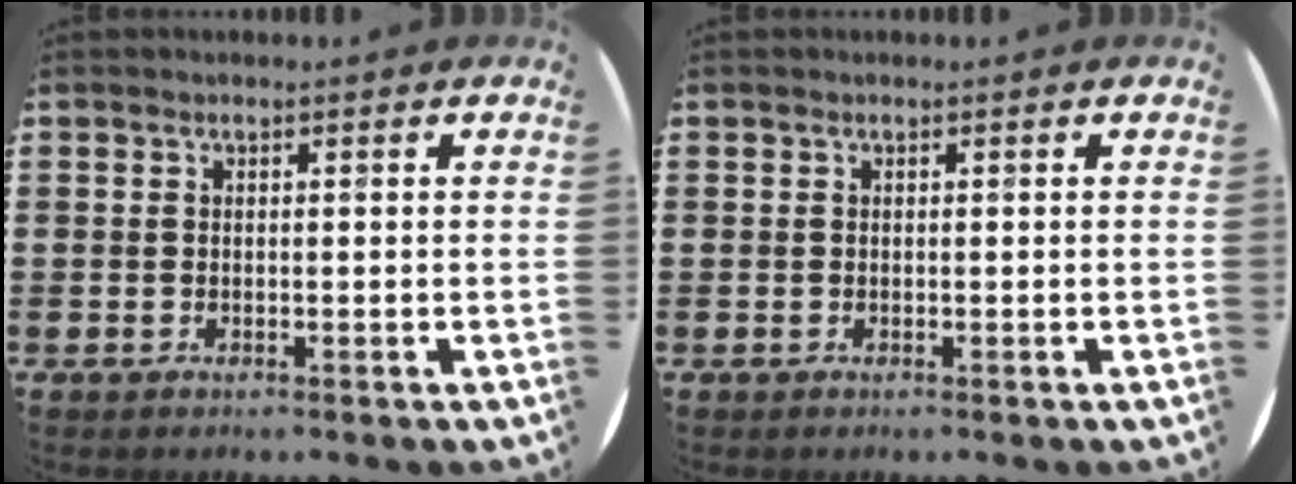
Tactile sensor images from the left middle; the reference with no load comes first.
{"total": 0.0}